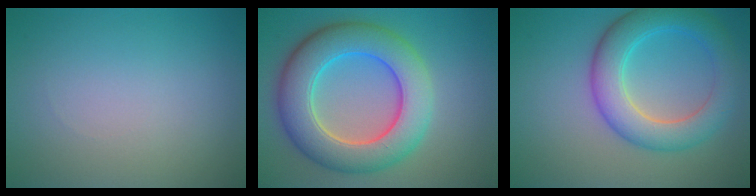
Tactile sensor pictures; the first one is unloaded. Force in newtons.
{"total": 9.3, "press": 9.3, "slide": 0.6}
{"total": 6.3, "press": 6.3, "slide": 0.2}